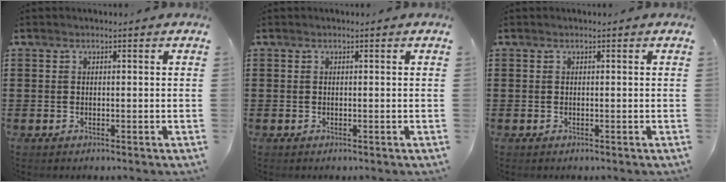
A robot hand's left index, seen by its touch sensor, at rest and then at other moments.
{"total": 0.0}
{"total": 0.0}